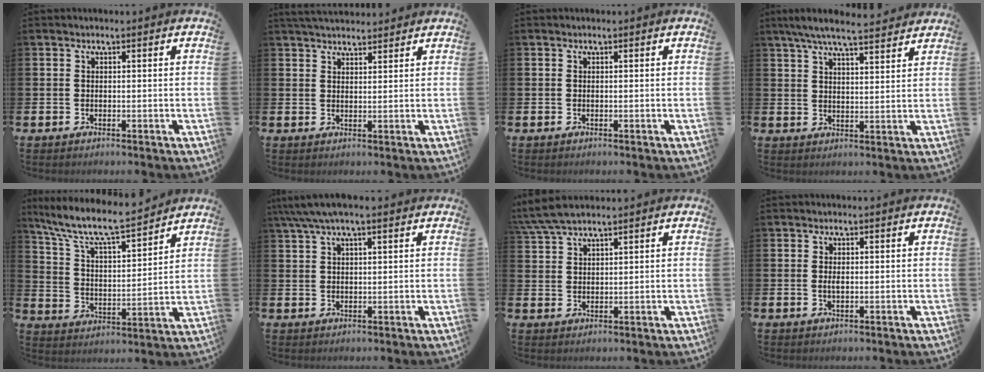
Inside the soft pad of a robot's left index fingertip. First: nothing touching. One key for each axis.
{"total": 3.2, "fx": 3.1, "fy": 0.6, "fz": 0.4, "tx": -0.007, "ty": -0.015, "tz": 0.056}
{"total": 0.0}
{"total": 6.7, "fx": 6.2, "fy": 0.5, "fz": 2.4, "tx": -0.058, "ty": -0.026, "tz": 0.110}
{"total": 9.4, "fx": 8.4, "fy": 1.6, "fz": 3.9, "tx": -0.113, "ty": -0.052, "tz": 0.144}
{"total": 4.3, "fx": 3.0, "fy": 1.0, "fz": 2.9, "tx": -0.053, "ty": -0.002, "tz": 0.053}
{"total": 4.8, "fx": 4.3, "fy": 0.8, "fz": 2.0, "tx": -0.050, "ty": -0.009, "tz": 0.080}
{"total": 0.9, "fx": 0.1, "fy": 0.3, "fz": 0.8, "tx": -0.009, "ty": -0.001, "tz": -0.001}